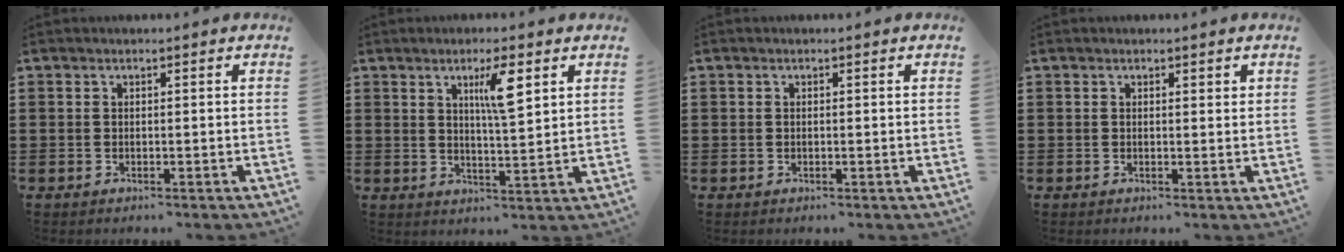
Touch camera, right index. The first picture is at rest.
{"total": 5.7, "force": [2.7, 1.0, 4.9], "torque": [-0.089, 0.002, 0.038]}
{"total": 0.0}
{"total": 0.5, "force": [0.4, 0.3, 0.2], "torque": [-0.004, 0.003, 0.008]}